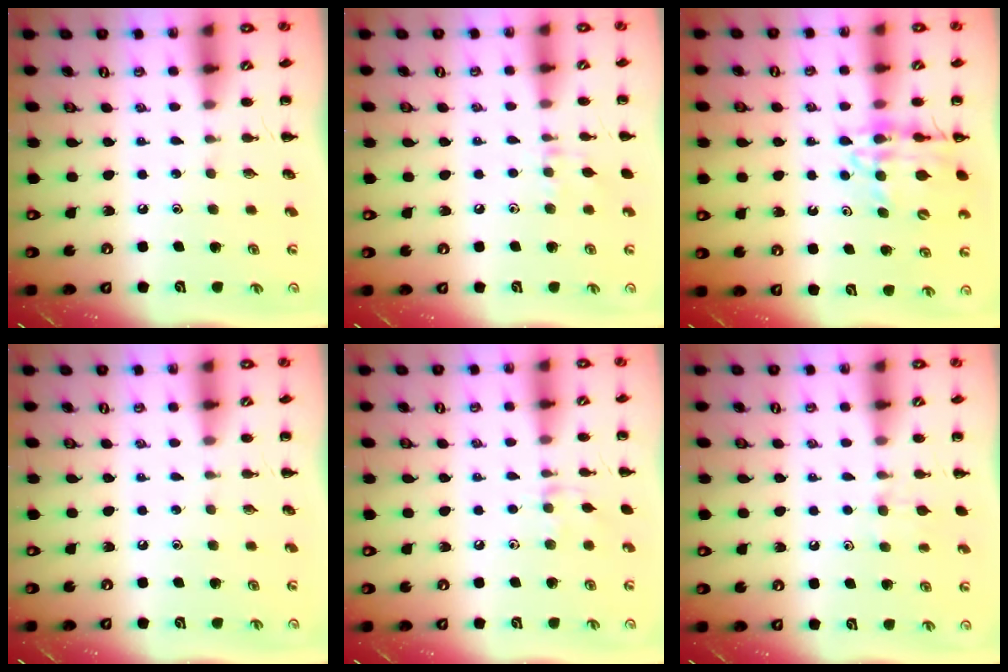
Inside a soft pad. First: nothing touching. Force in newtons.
{"total": 6.5, "press": 6.3, "slide": 1.6}
{"total": 13.5, "press": 13.1, "slide": 3.3}
{"total": 0.0}
{"total": 4.4, "press": 4.3, "slide": 1.0}
{"total": 7.5, "press": 7.3, "slide": 2.0}